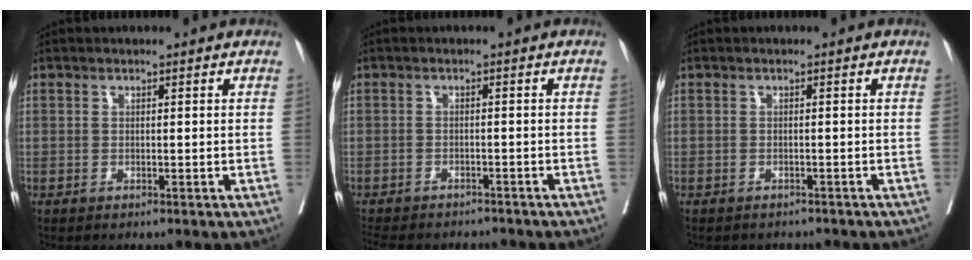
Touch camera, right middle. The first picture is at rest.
{"total": 12.0, "force": [-10.7, 3.7, 4.0], "torque": [-0.082, -0.005, -0.136]}
{"total": 4.4, "force": [-4.0, 1.6, 0.8], "torque": [-0.008, 0.000, -0.044]}